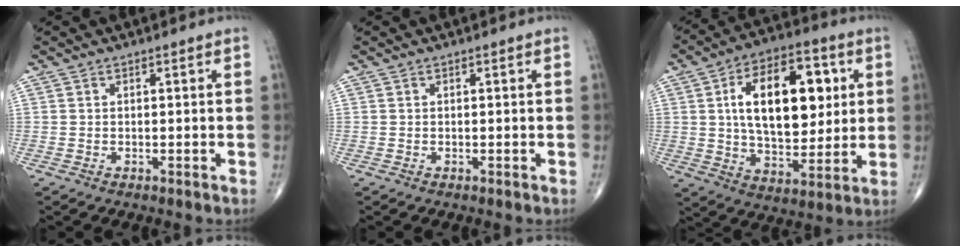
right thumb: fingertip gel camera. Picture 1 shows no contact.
{"total": 0.0}
{"total": 21.0, "force": [4.3, 11.6, 17.0], "torque": [-0.232, -0.003, 0.070]}